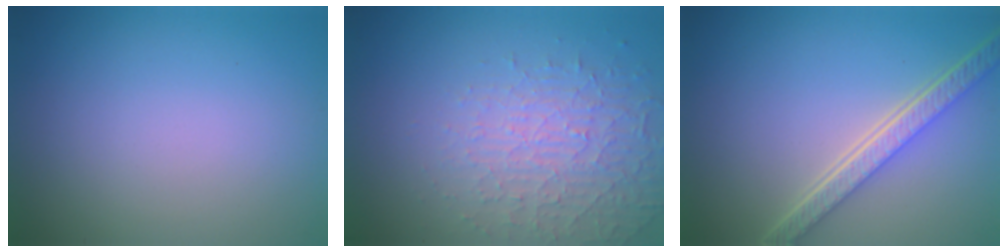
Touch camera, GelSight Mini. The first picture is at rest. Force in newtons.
{"total": 4.5, "press": 3.1, "slide": 3.4}
{"total": 5.5, "press": 4.0, "slide": 3.8}